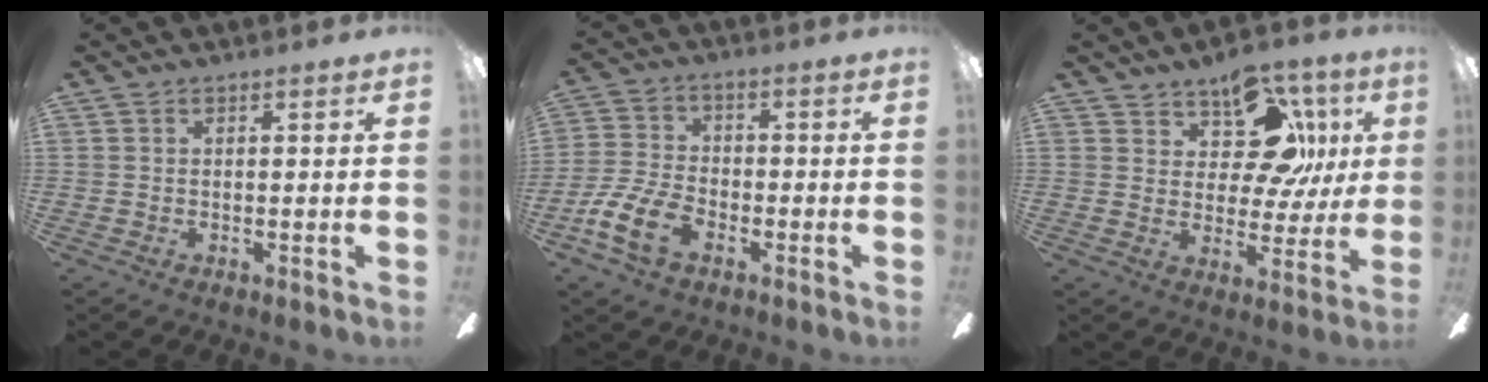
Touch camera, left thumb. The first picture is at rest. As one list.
[{"total": 11.3, "force": [-5.0, 7.2, 7.2], "torque": [-0.155, 0.024, -0.090]}, {"total": 14.2, "force": [7.3, 8.4, 8.8], "torque": [-0.134, -0.032, 0.135]}]